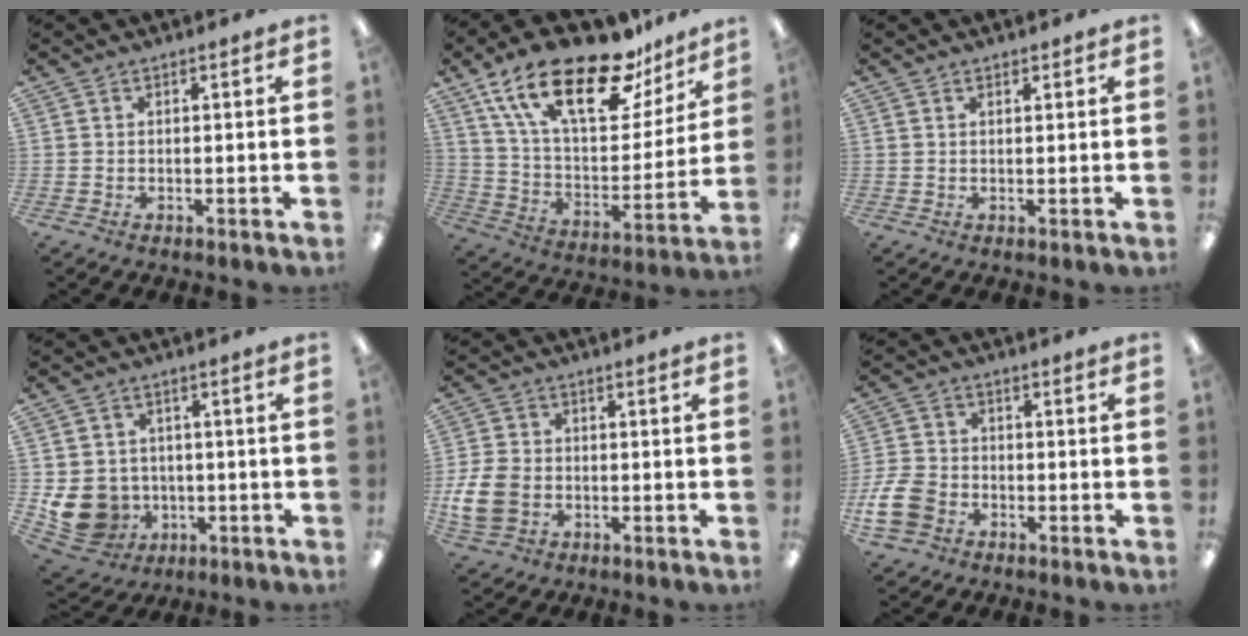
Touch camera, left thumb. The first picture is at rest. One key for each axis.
{"total": 25.5, "fx": 16.5, "fy": 10.6, "fz": 16.3, "tx": -0.270, "ty": -0.091, "tz": 0.282}
{"total": 0.7, "fx": 0.6, "fy": 0.2, "fz": 0.3, "tx": -0.006, "ty": 0.000, "tz": 0.011}
{"total": 10.9, "fx": -2.7, "fy": 9.6, "fz": 4.3, "tx": -0.117, "ty": 0.008, "tz": -0.040}
{"total": 9.0, "fx": -2.3, "fy": 6.7, "fz": 5.5, "tx": -0.133, "ty": 0.006, "tz": -0.040}
{"total": 8.4, "fx": -3.7, "fy": 6.1, "fz": 4.5, "tx": -0.105, "ty": 0.020, "tz": -0.067}